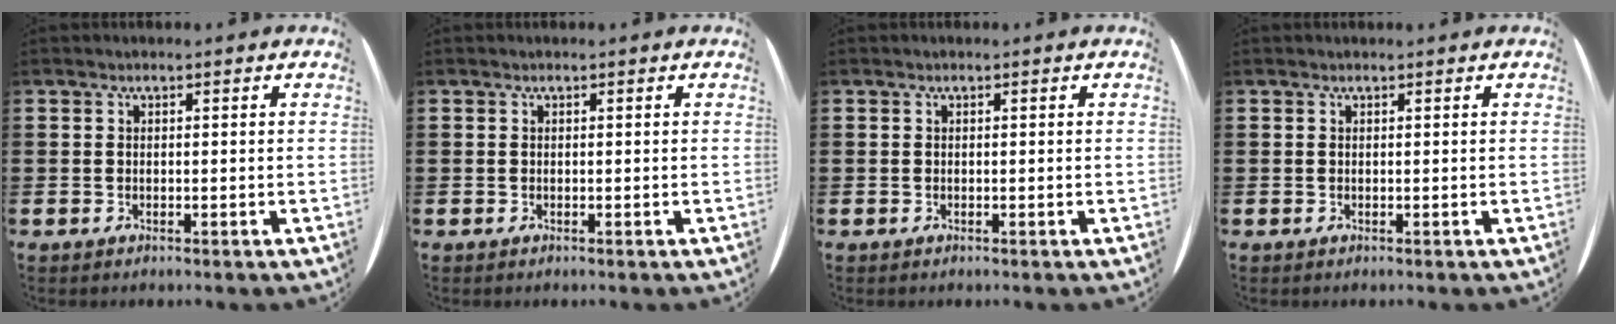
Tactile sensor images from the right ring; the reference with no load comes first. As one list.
[{"total": 0.0}, {"total": 0.0}, {"total": 0.0}]